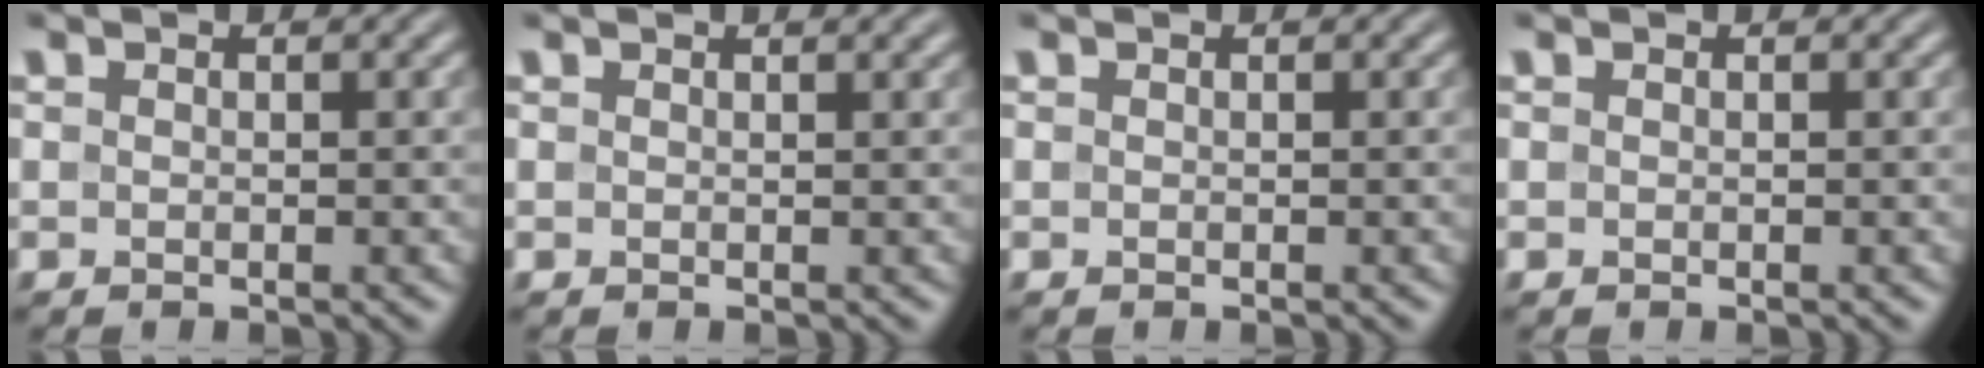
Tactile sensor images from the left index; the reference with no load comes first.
{"total": 1.2, "force": [0.9, 0.4, 0.7], "torque": [-0.004, 0.002, 0.007]}
{"total": 0.0}
{"total": 0.0}